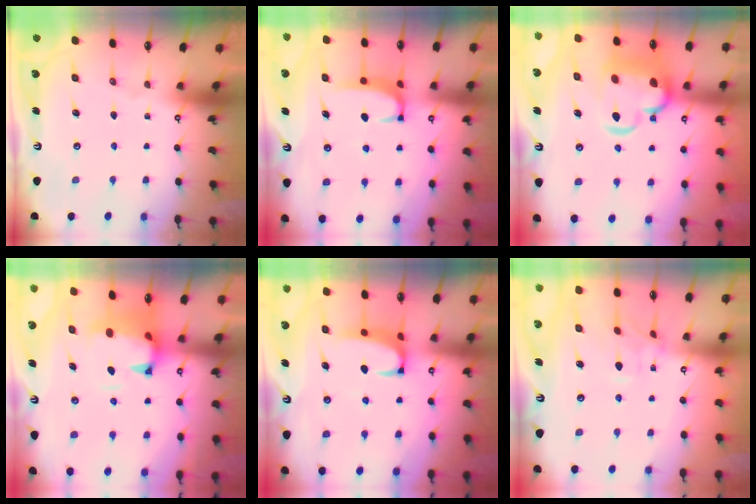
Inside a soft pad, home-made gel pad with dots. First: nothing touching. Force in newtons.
{"total": 1.9, "press": 1.9, "slide": 0.5}
{"total": 8.6, "press": 8.4, "slide": 2.0}
{"total": 1.5, "press": 1.1, "slide": 1.1}
{"total": 2.5, "press": 2.4, "slide": 0.8}
{"total": 1.6, "press": 1.3, "slide": 0.9}